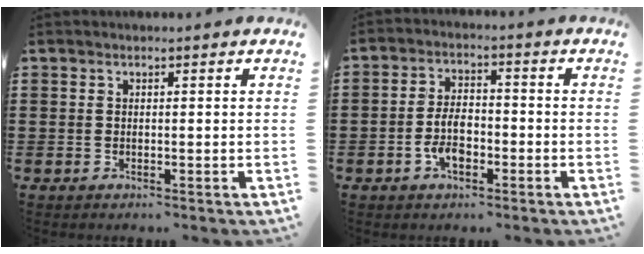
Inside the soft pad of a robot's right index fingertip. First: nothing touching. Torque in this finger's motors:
{"motor_torque": [1.18, 0.95, 0.27, 0.12]}